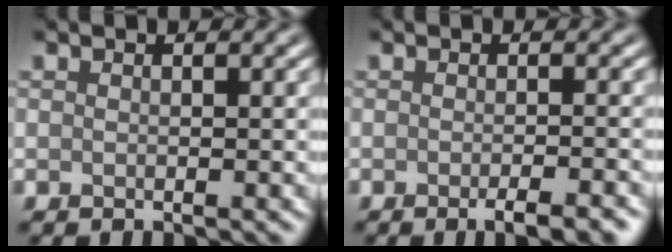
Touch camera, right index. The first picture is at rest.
{"total": 3.4, "force": [-1.9, 0.8, 2.8], "torque": [-0.029, 0.000, -0.027]}